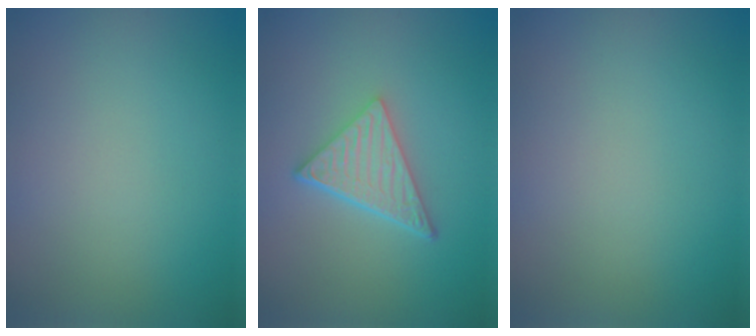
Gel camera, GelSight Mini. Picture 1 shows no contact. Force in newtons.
{"total": 4.7, "press": 3.4, "slide": 3.3}
{"total": 0.0}